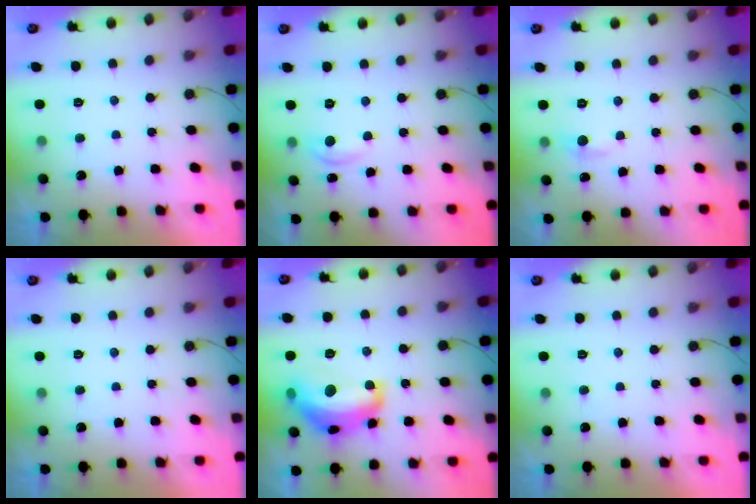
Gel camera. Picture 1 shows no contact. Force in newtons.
{"total": 2.9, "press": 2.8, "slide": 0.3}
{"total": 5.0, "press": 4.9, "slide": 0.7}
{"total": 0.0}
{"total": 15.3, "press": 15.3, "slide": 1.1}
{"total": 0.0}